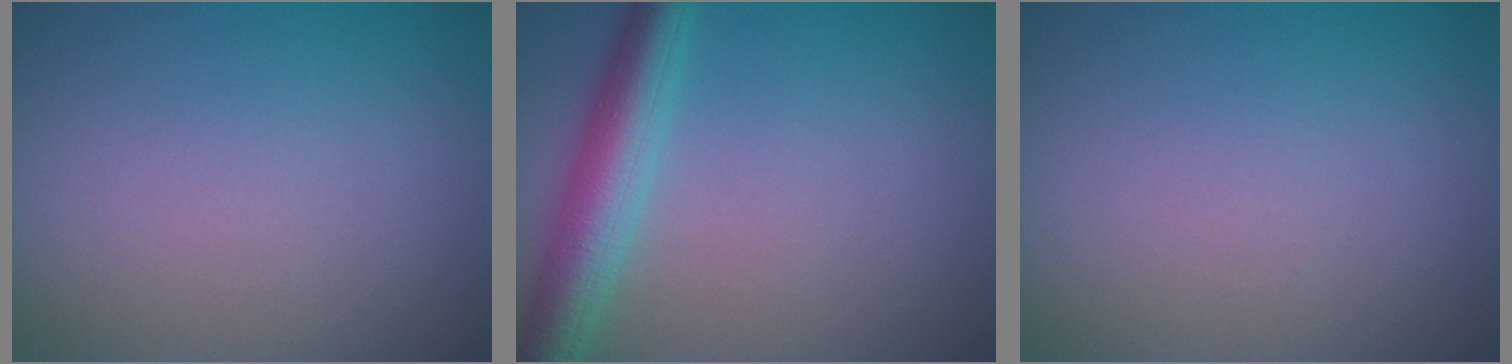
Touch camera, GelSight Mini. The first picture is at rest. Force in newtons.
{"total": 5.0, "press": 5.0, "slide": 0.1}
{"total": 0.0}